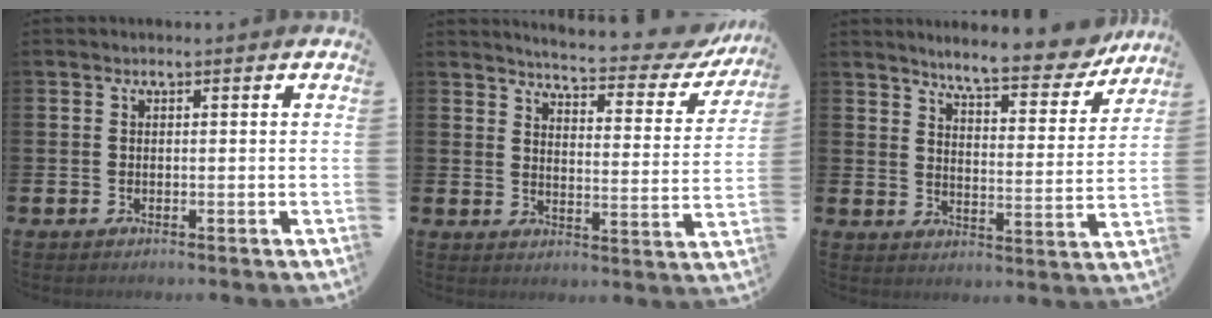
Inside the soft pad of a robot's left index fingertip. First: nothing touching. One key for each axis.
{"total": 5.0, "fx": 4.8, "fy": 0.6, "fz": 1.2, "tx": -0.035, "ty": -0.046, "tz": 0.074}
{"total": 7.5, "fx": 7.1, "fy": 1.0, "fz": 2.4, "tx": -0.052, "ty": -0.052, "tz": 0.118}